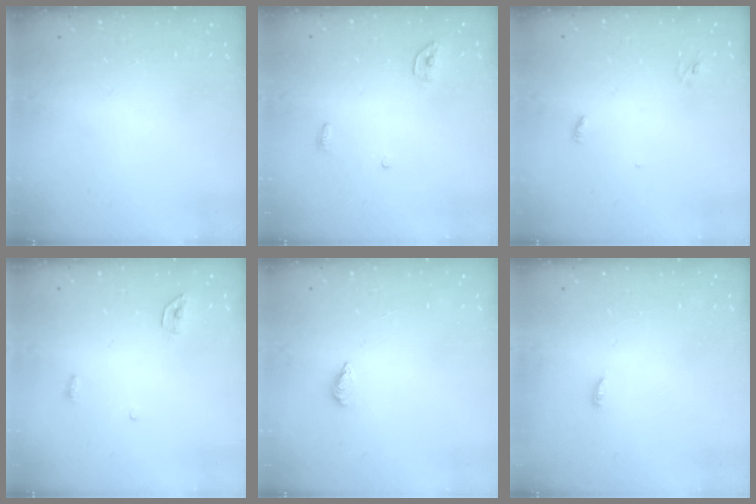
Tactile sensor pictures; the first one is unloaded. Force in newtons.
{"total": 3.4, "press": 3.4, "slide": 0.3}
{"total": 2.8, "press": 2.8, "slide": 0.3}
{"total": 3.4, "press": 3.4, "slide": 0.3}
{"total": 2.3, "press": 2.2, "slide": 0.8}
{"total": 2.5, "press": 2.5, "slide": 0.2}